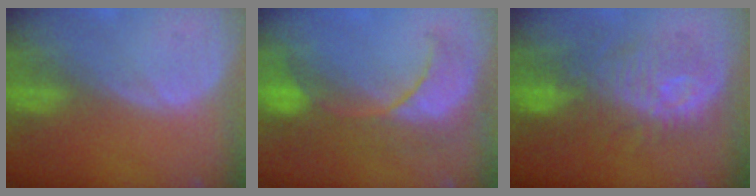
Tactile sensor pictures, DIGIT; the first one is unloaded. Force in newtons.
{"total": 9.3, "press": 8.9, "slide": 2.9}
{"total": 9.9, "press": 9.9, "slide": 0.2}